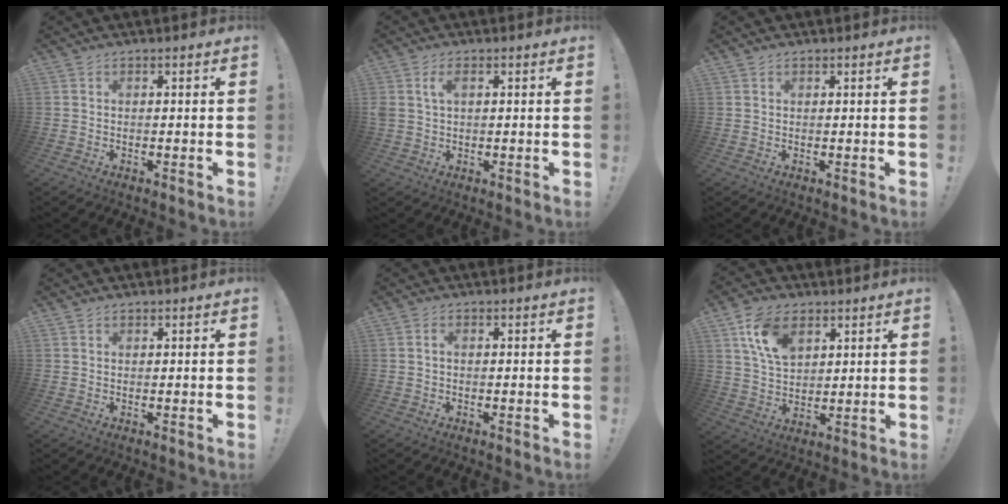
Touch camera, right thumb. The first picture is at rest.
{"total": 4.0, "force": [1.4, 2.3, 3.0], "torque": [-0.070, 0.005, 0.024]}
{"total": 0.6, "force": [0.6, 0.2, 0.1], "torque": [0.003, -0.004, 0.011]}
{"total": 0.7, "force": [0.7, 0.2, 0.1], "torque": [0.003, -0.003, 0.013]}
{"total": 1.2, "force": [0.1, 0.7, 0.9], "torque": [-0.019, 0.004, 0.001]}
{"total": 12.2, "force": [6.2, 8.2, 6.7], "torque": [-0.116, -0.013, 0.122]}